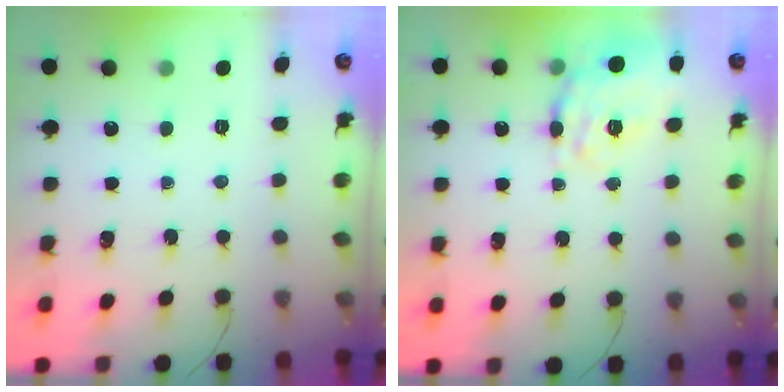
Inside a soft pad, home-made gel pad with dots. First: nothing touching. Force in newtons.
{"total": 16.8, "press": 16.7, "slide": 1.9}